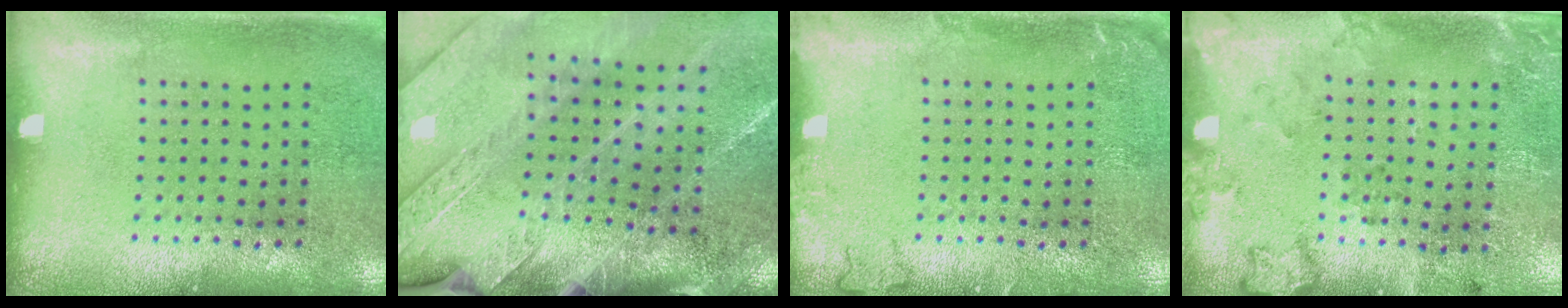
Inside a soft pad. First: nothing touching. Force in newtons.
{"total": 3.2, "press": 3.0, "slide": 1.2}
{"total": 1.2, "press": 1.2, "slide": 0.3}
{"total": 2.0, "press": 1.4, "slide": 1.5}